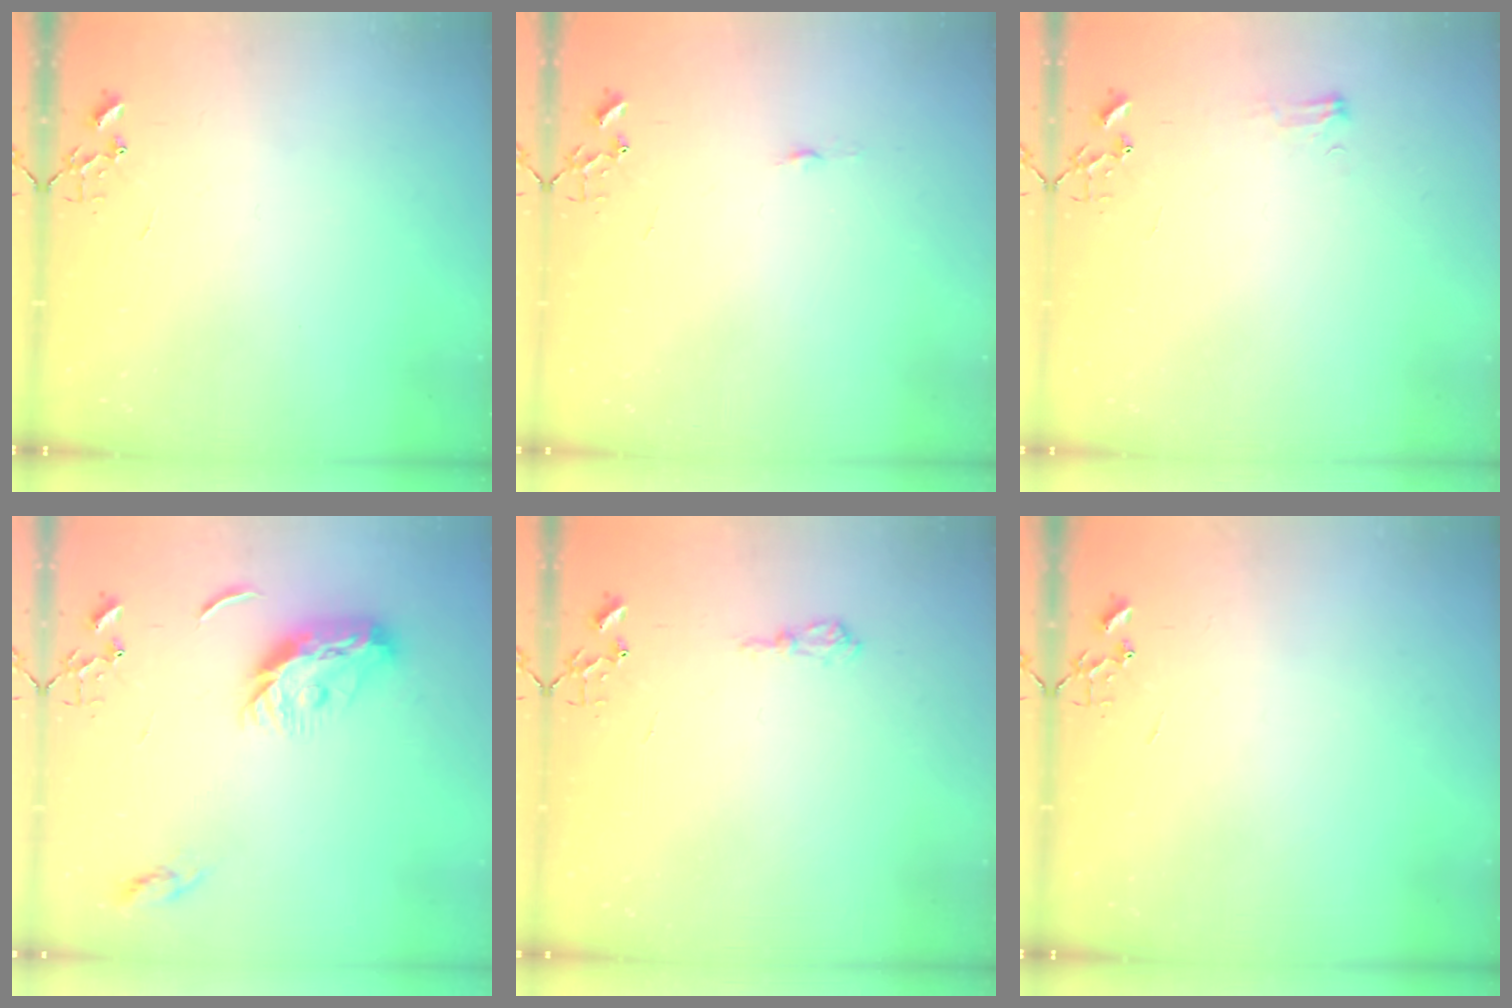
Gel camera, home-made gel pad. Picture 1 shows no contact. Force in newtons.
{"total": 3.3, "press": 3.3, "slide": 0.4}
{"total": 5.5, "press": 5.5, "slide": 0.7}
{"total": 11.0, "press": 11.0, "slide": 0.1}
{"total": 7.1, "press": 7.1, "slide": 0.9}
{"total": 0.0}